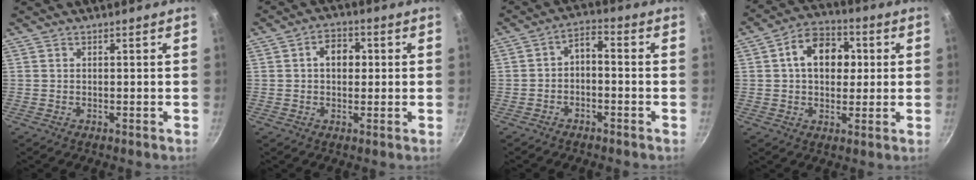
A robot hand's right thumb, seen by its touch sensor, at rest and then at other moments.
{"total": 5.7, "force": [0.9, 4.1, 3.8], "torque": [-0.031, 0.012, 0.006]}
{"total": 4.0, "force": [-1.8, 2.1, 3.0], "torque": [-0.051, 0.038, -0.030]}
{"total": 11.8, "force": [2.1, 8.5, 7.9], "torque": [-0.084, 0.014, 0.018]}